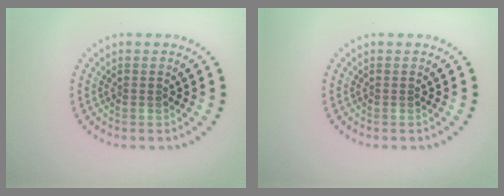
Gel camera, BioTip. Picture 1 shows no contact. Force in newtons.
{"total": 0.0}